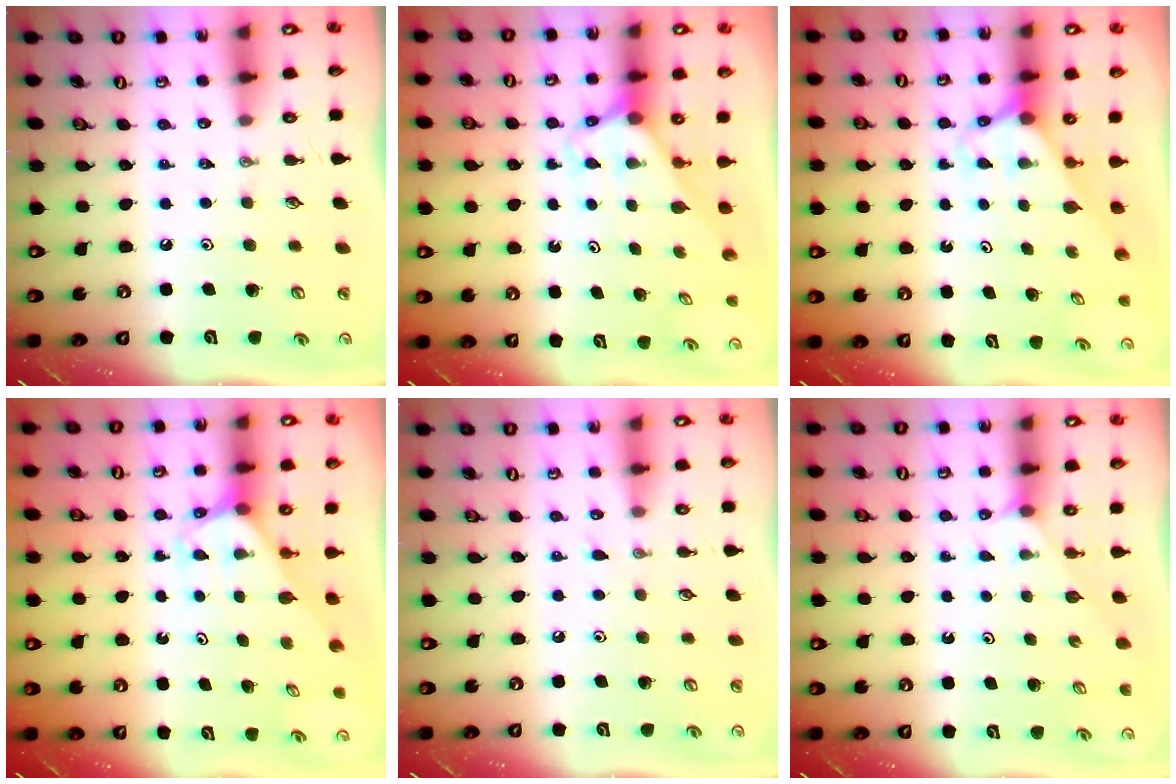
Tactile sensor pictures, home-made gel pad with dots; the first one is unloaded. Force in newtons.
{"total": 2.7, "press": 2.7, "slide": 0.2}
{"total": 2.7, "press": 2.7, "slide": 0.2}
{"total": 2.5, "press": 2.5, "slide": 0.1}
{"total": 4.2, "press": 4.2, "slide": 0.6}
{"total": 2.1, "press": 2.0, "slide": 0.3}